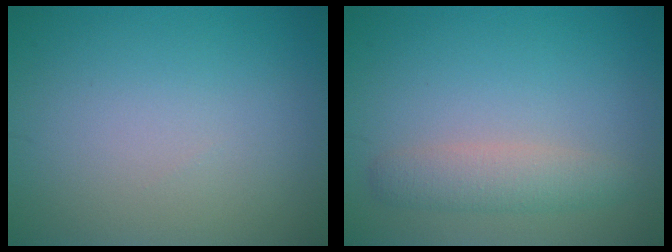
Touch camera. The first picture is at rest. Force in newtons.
{"total": 2.7, "press": 2.7, "slide": 0.1}